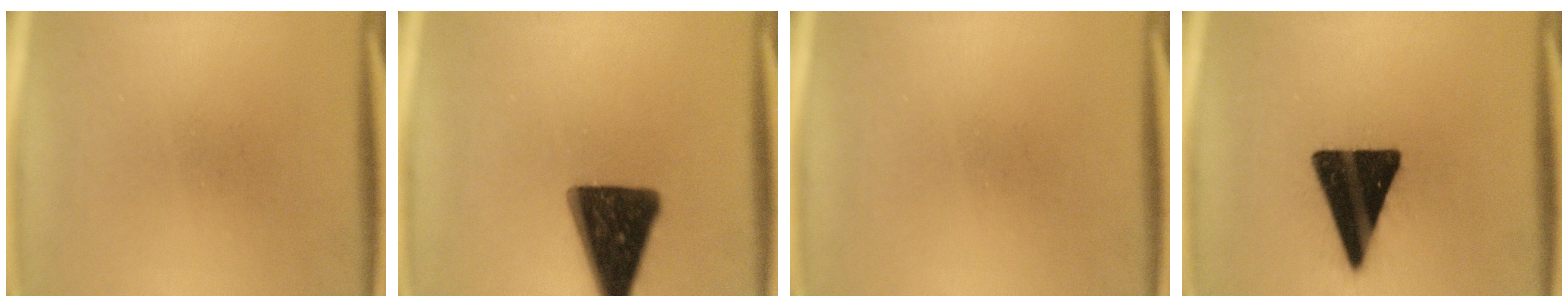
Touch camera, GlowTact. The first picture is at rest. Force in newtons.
{"total": 15.8}
{"total": 0.0}
{"total": 17.9}